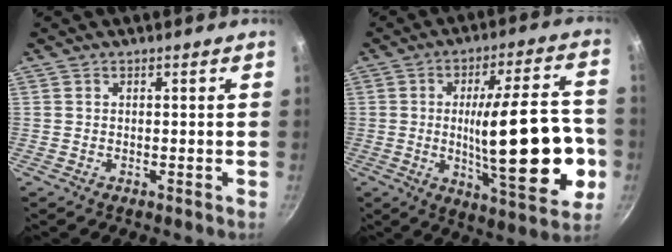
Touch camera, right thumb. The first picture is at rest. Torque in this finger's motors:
{"motor_torque": [1.74, 3.27, 2.09, 0.04, 0.42]}